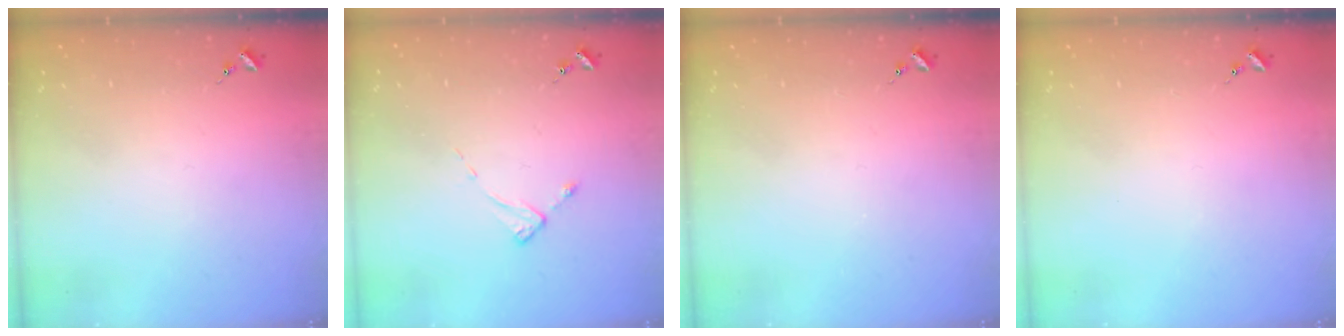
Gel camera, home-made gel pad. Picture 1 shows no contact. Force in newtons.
{"total": 2.6, "press": 2.6, "slide": 0.2}
{"total": 0.0}
{"total": 0.0}